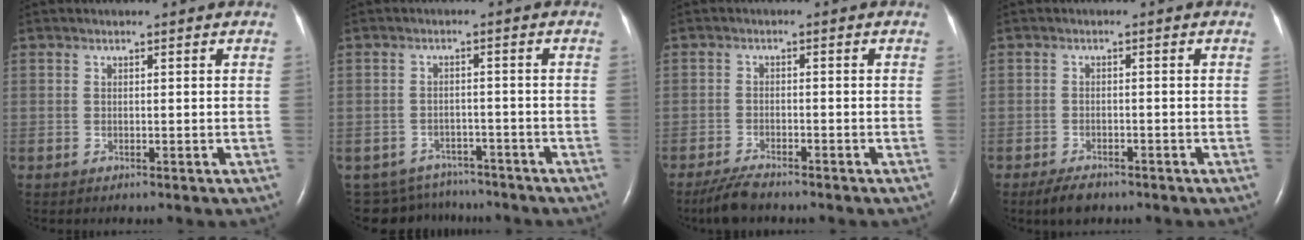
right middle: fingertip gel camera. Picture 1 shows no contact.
{"total": 9.0, "force": [-8.2, 3.6, 0.1], "torque": [-0.011, 0.016, -0.106]}
{"total": 4.3, "force": [-3.7, 0.7, 2.1], "torque": [-0.048, -0.013, -0.067]}
{"total": 3.4, "force": [-2.6, 1.3, 1.8], "torque": [-0.039, -0.005, -0.039]}